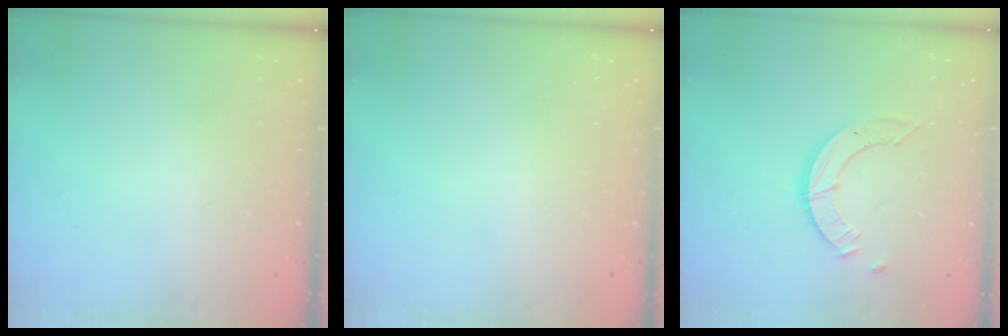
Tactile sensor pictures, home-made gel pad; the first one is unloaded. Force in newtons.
{"total": 0.0}
{"total": 3.6, "press": 3.5, "slide": 0.3}